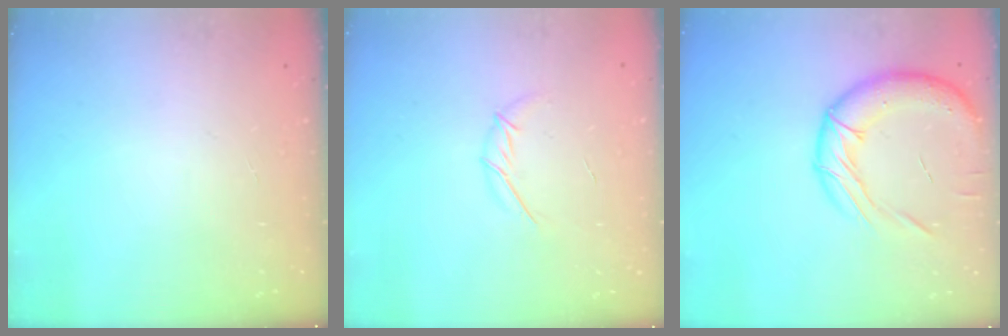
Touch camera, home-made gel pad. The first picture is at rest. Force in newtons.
{"total": 5.7, "press": 5.7, "slide": 0.9}
{"total": 18.1, "press": 17.9, "slide": 2.6}